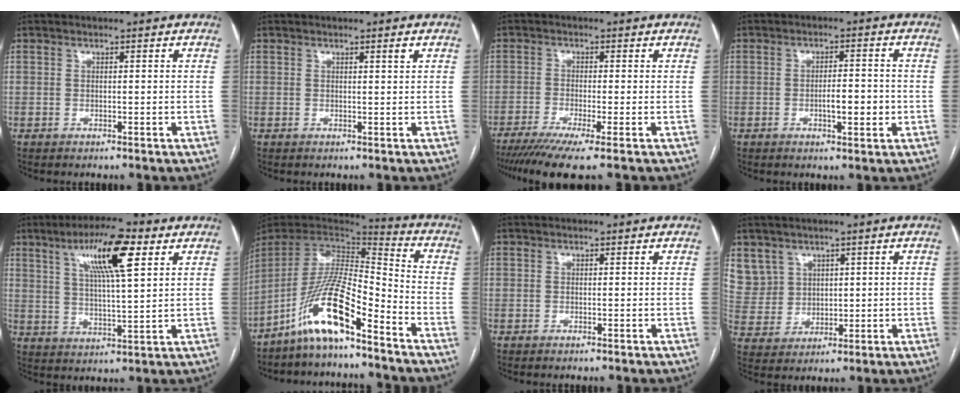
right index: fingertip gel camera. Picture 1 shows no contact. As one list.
[{"total": 0.8, "force": [0.6, -0.1, 0.6], "torque": [-0.011, -0.002, 0.010]}, {"total": 8.0, "force": [-5.7, -0.5, 5.5], "torque": [-0.083, -0.018, -0.093]}, {"total": 4.6, "force": [-1.0, 1.2, 4.3], "torque": [-0.071, 0.000, -0.013]}, {"total": 11.7, "force": [5.7, 1.6, 10.1], "torque": [-0.177, 0.010, 0.094]}, {"total": 13.4, "force": [-8.9, 2.0, 9.8], "torque": [-0.193, 0.006, -0.165]}, {"total": 0.0}, {"total": 8.5, "force": [4.6, 7.1, 0.7], "torque": [-0.026, 0.020, 0.111]}]